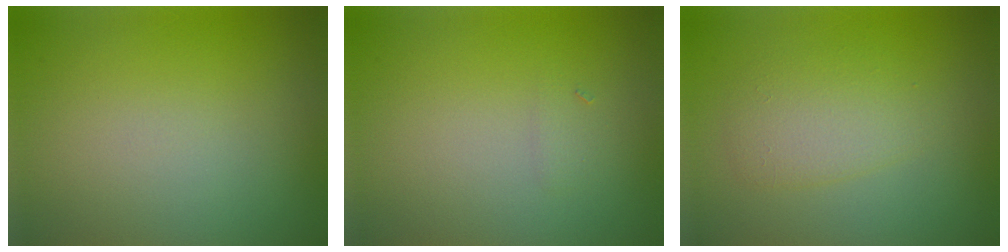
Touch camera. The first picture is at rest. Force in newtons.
{"total": 0.6, "press": 0.6, "slide": 0.0}
{"total": 2.5, "press": 2.5, "slide": 0.1}